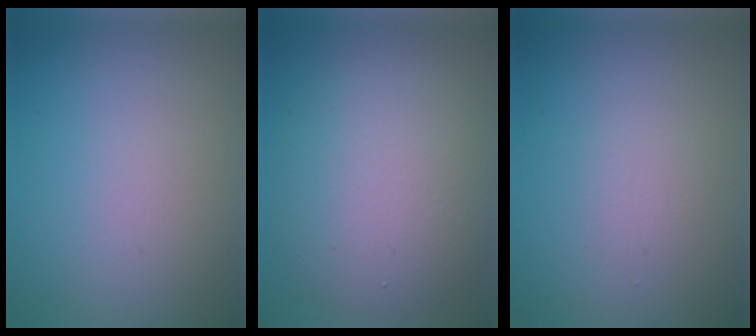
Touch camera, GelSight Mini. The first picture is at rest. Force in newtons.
{"total": 7.3, "press": 7.3, "slide": 0.3}
{"total": 1.1, "press": 1.1, "slide": 0.2}